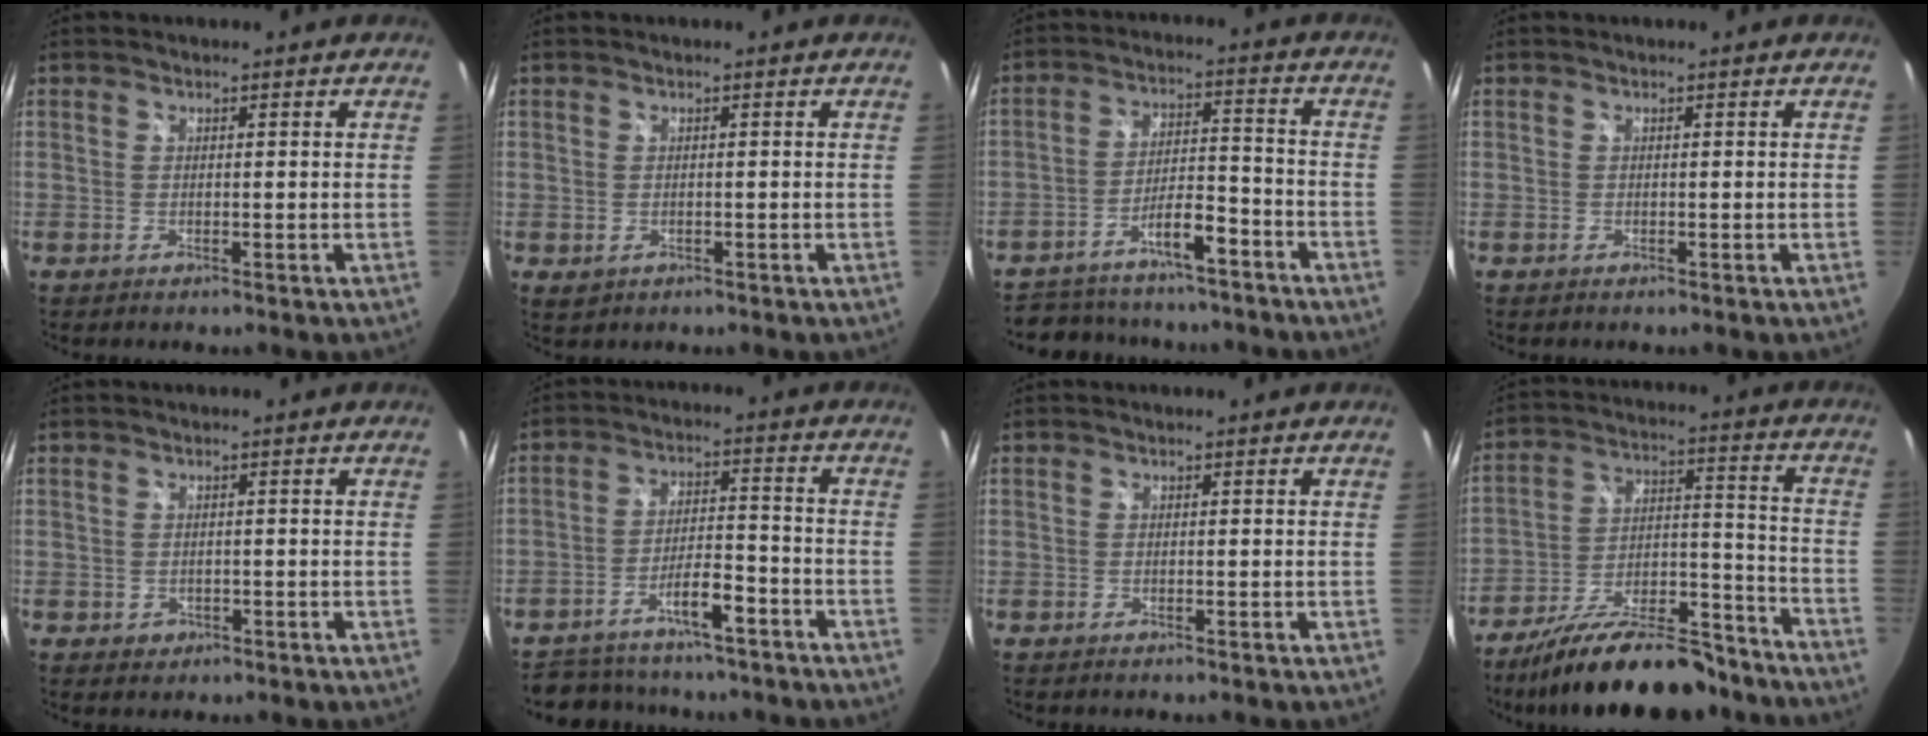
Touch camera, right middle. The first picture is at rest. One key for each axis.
{"total": 1.7, "fx": -0.4, "fy": 1.4, "fz": 0.9, "tx": -0.016, "ty": -0.004, "tz": -0.004}
{"total": 14.9, "fx": -12.2, "fy": 5.3, "fz": 6.6, "tx": -0.130, "ty": 0.032, "tz": -0.173}
{"total": 0.0}
{"total": 1.9, "fx": -0.7, "fy": 1.7, "fz": 0.6, "tx": -0.012, "ty": -0.004, "tz": -0.008}
{"total": 13.4, "fx": -10.8, "fy": 4.9, "fz": 6.3, "tx": -0.127, "ty": 0.023, "tz": -0.155}
{"total": 0.0}
{"total": 22.4, "fx": -17.9, "fy": 6.8, "fz": 11.6, "tx": -0.197, "ty": -0.001, "tz": -0.265}